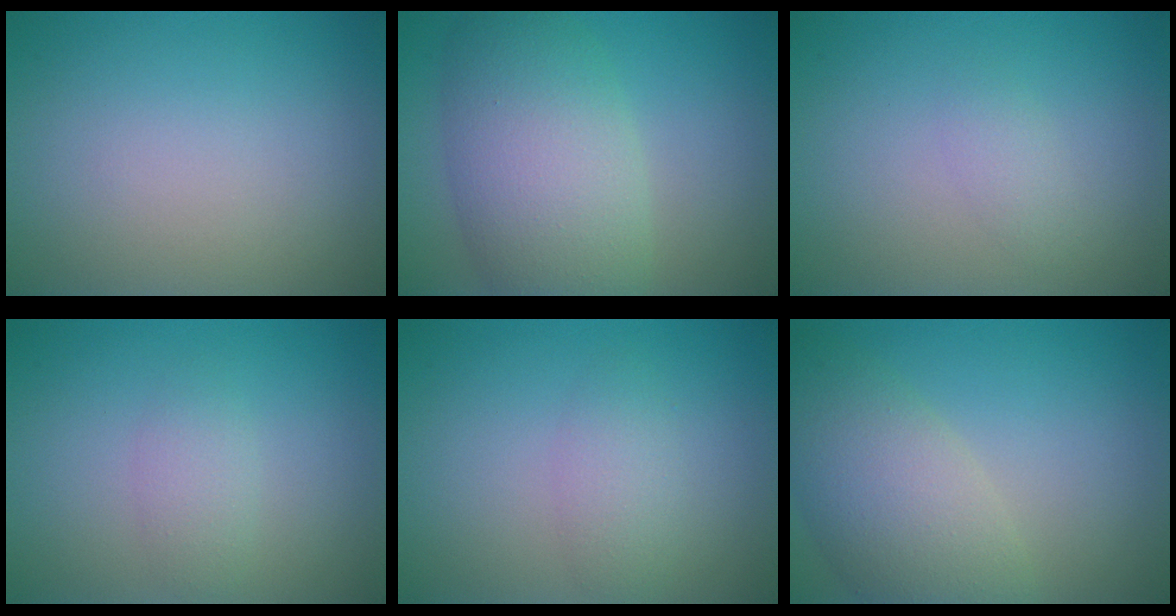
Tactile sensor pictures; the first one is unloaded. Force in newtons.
{"total": 8.4, "press": 8.4, "slide": 0.3}
{"total": 1.1, "press": 1.1, "slide": 0.0}
{"total": 1.5, "press": 1.5, "slide": 0.0}
{"total": 2.0, "press": 2.0, "slide": 0.0}
{"total": 6.5, "press": 6.4, "slide": 0.4}